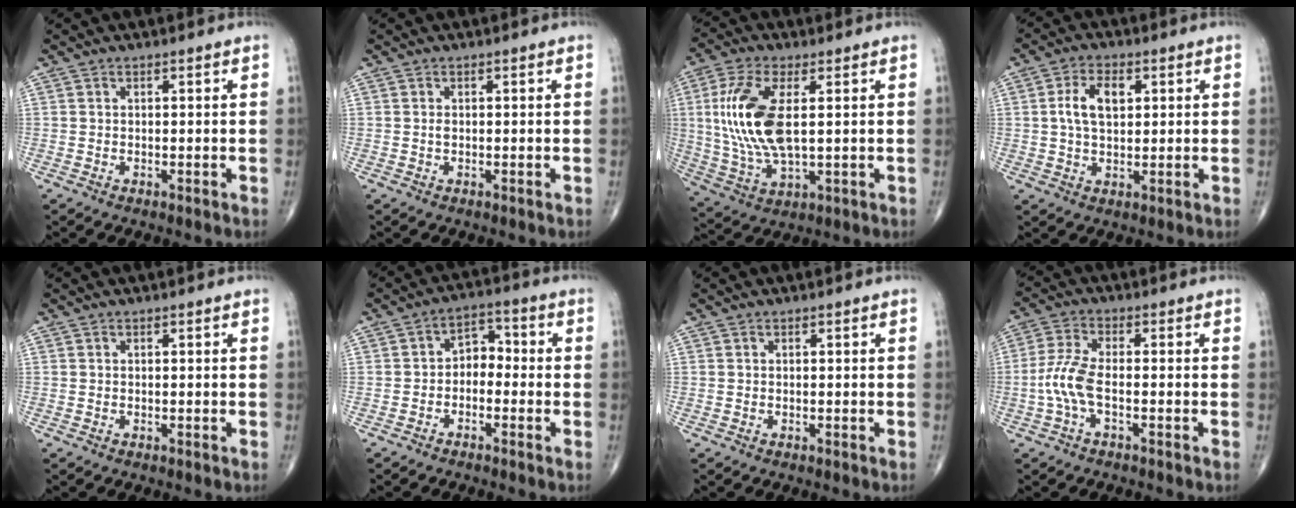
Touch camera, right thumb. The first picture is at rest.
{"total": 0.5, "force": [0.0, 0.3, 0.4], "torque": [-0.009, -0.001, -0.002]}
{"total": 14.8, "force": [2.0, 6.4, 13.2], "torque": [-0.290, -0.008, 0.045]}
{"total": 6.7, "force": [1.5, 3.9, 5.3], "torque": [-0.092, 0.004, 0.027]}
{"total": 0.0}
{"total": 5.1, "force": [-1.3, 3.6, 3.3], "torque": [-0.027, 0.032, -0.037]}
{"total": 0.0}
{"total": 6.2, "force": [-1.7, 2.0, 5.6], "torque": [-0.144, 0.015, -0.038]}